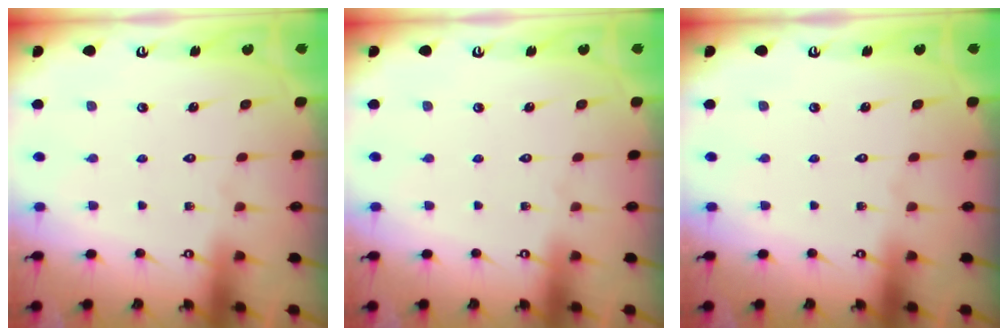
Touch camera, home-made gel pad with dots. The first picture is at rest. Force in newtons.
{"total": 0.0}
{"total": 0.0}